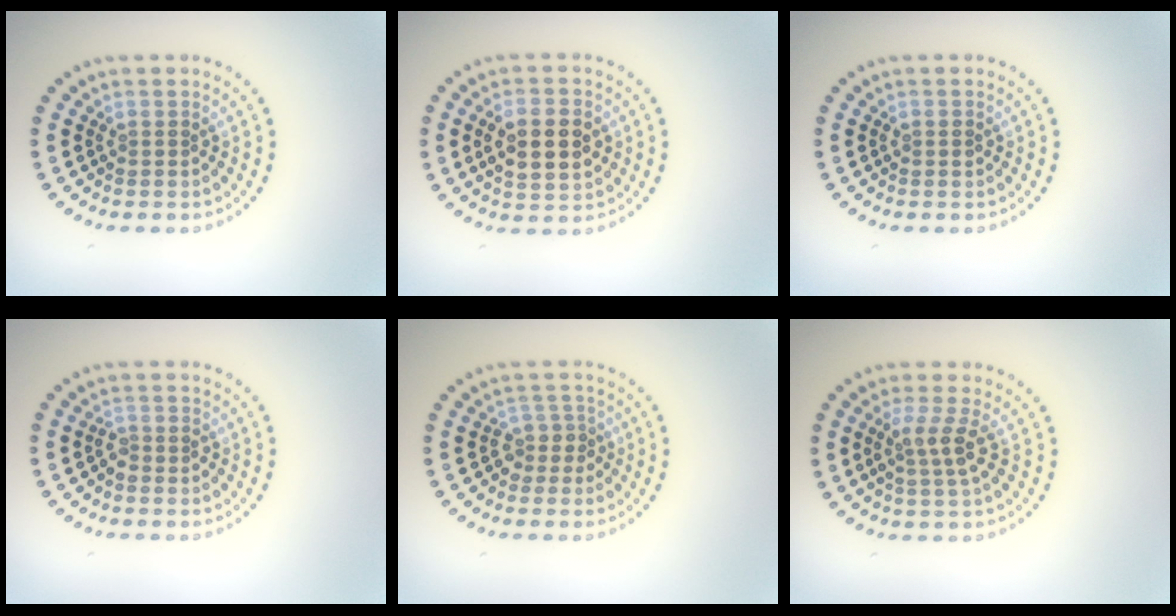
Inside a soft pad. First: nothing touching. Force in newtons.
{"total": 4.6, "press": 4.6, "slide": 0.3}
{"total": 0.7, "press": 0.7, "slide": 0.1}
{"total": 1.1, "press": 0.9, "slide": 0.5}
{"total": 2.0, "press": 1.6, "slide": 1.2}
{"total": 2.5, "press": 1.9, "slide": 1.6}